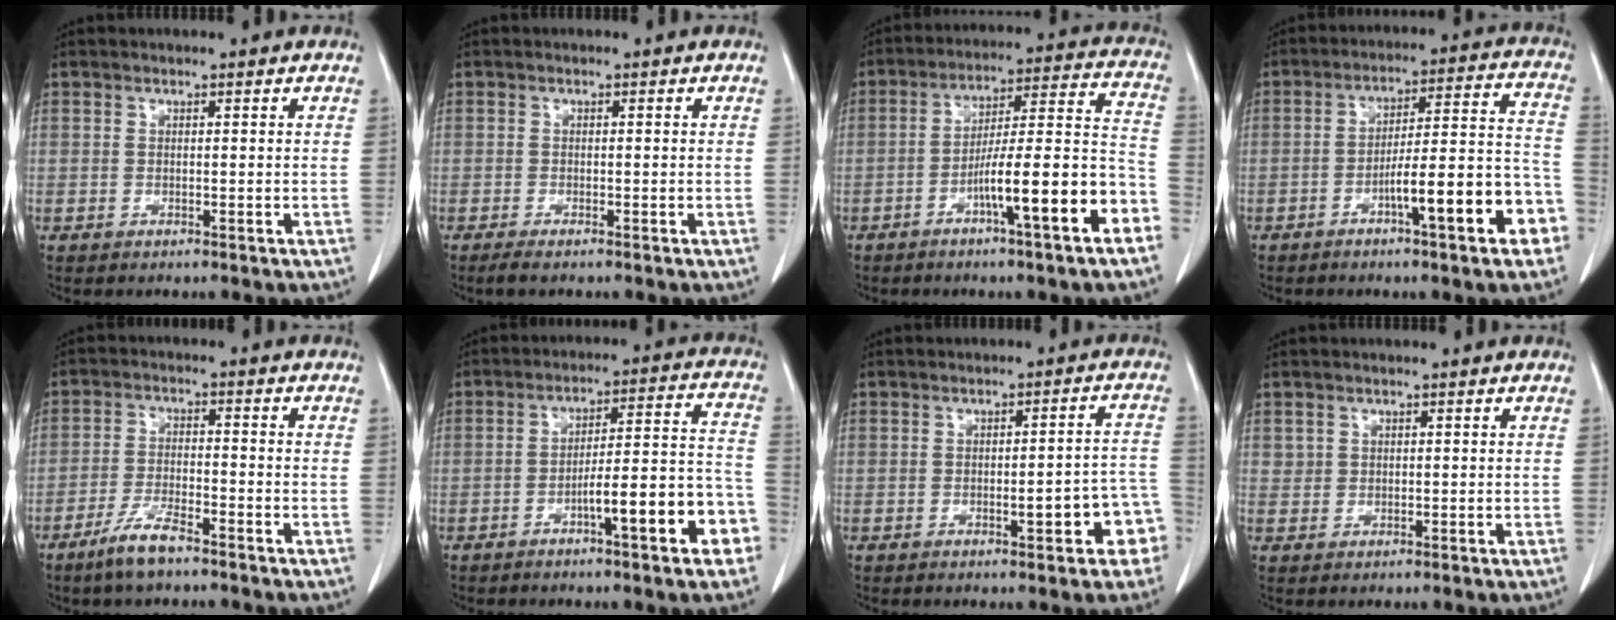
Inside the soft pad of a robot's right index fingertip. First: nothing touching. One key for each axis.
{"total": 1.6, "fx": -1.2, "fy": 0.2, "fz": 1.1, "tx": -0.024, "ty": -0.005, "tz": -0.023}
{"total": 15.0, "fx": -6.8, "fy": 0.5, "fz": 13.3, "tx": -0.201, "ty": 0.017, "tz": -0.105}
{"total": 13.5, "fx": -6.0, "fy": 1.7, "fz": 11.9, "tx": -0.165, "ty": 0.029, "tz": -0.084}
{"total": 6.0, "fx": -4.4, "fy": 0.8, "fz": 3.9, "tx": -0.083, "ty": -0.008, "tz": -0.085}
{"total": 12.1, "fx": -5.4, "fy": 1.7, "fz": 10.7, "tx": -0.141, "ty": 0.033, "tz": -0.073}
{"total": 6.6, "fx": -2.8, "fy": 1.4, "fz": 5.8, "tx": -0.067, "ty": 0.024, "tz": -0.030}
{"total": 1.1, "fx": 0.5, "fy": 0.9, "fz": 0.1, "tx": 0.012, "ty": 0.002, "tz": 0.004}